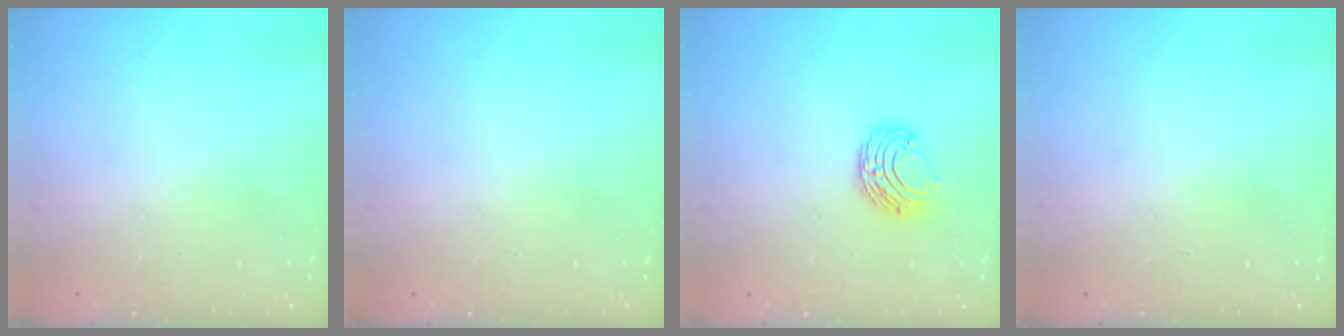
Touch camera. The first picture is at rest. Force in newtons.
{"total": 0.0}
{"total": 7.5, "press": 7.5, "slide": 0.7}
{"total": 0.0}